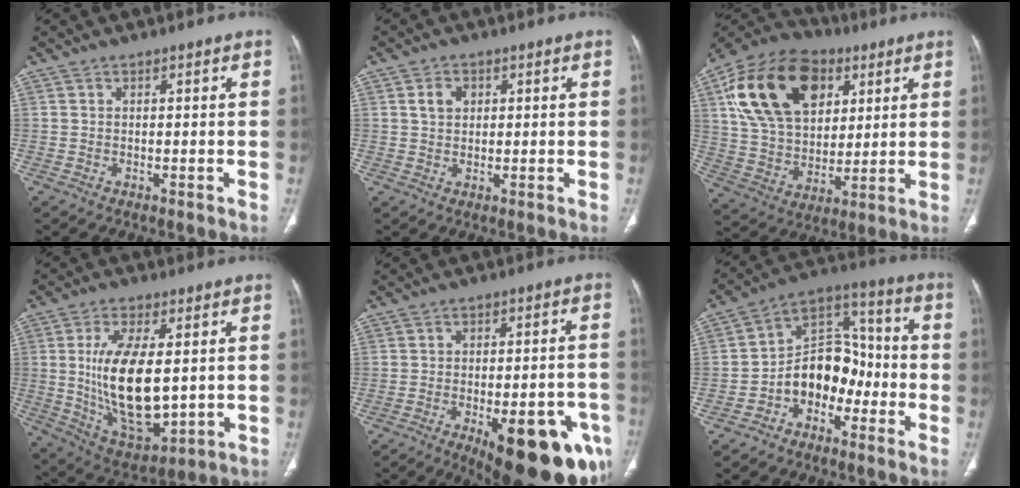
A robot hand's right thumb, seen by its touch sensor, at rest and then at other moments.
{"total": 3.2, "force": [1.0, 2.4, 1.8], "torque": [-0.022, 0.004, 0.021]}
{"total": 24.3, "force": [9.2, 15.9, 16.0], "torque": [-0.273, -0.001, 0.160]}
{"total": 17.7, "force": [0.9, 8.4, 15.6], "torque": [-0.272, -0.021, 0.036]}
{"total": 22.2, "force": [-9.7, 8.4, 18.1], "torque": [-0.165, 0.026, -0.115]}
{"total": 12.3, "force": [-4.2, 8.9, 7.3], "torque": [-0.078, 0.066, -0.081]}